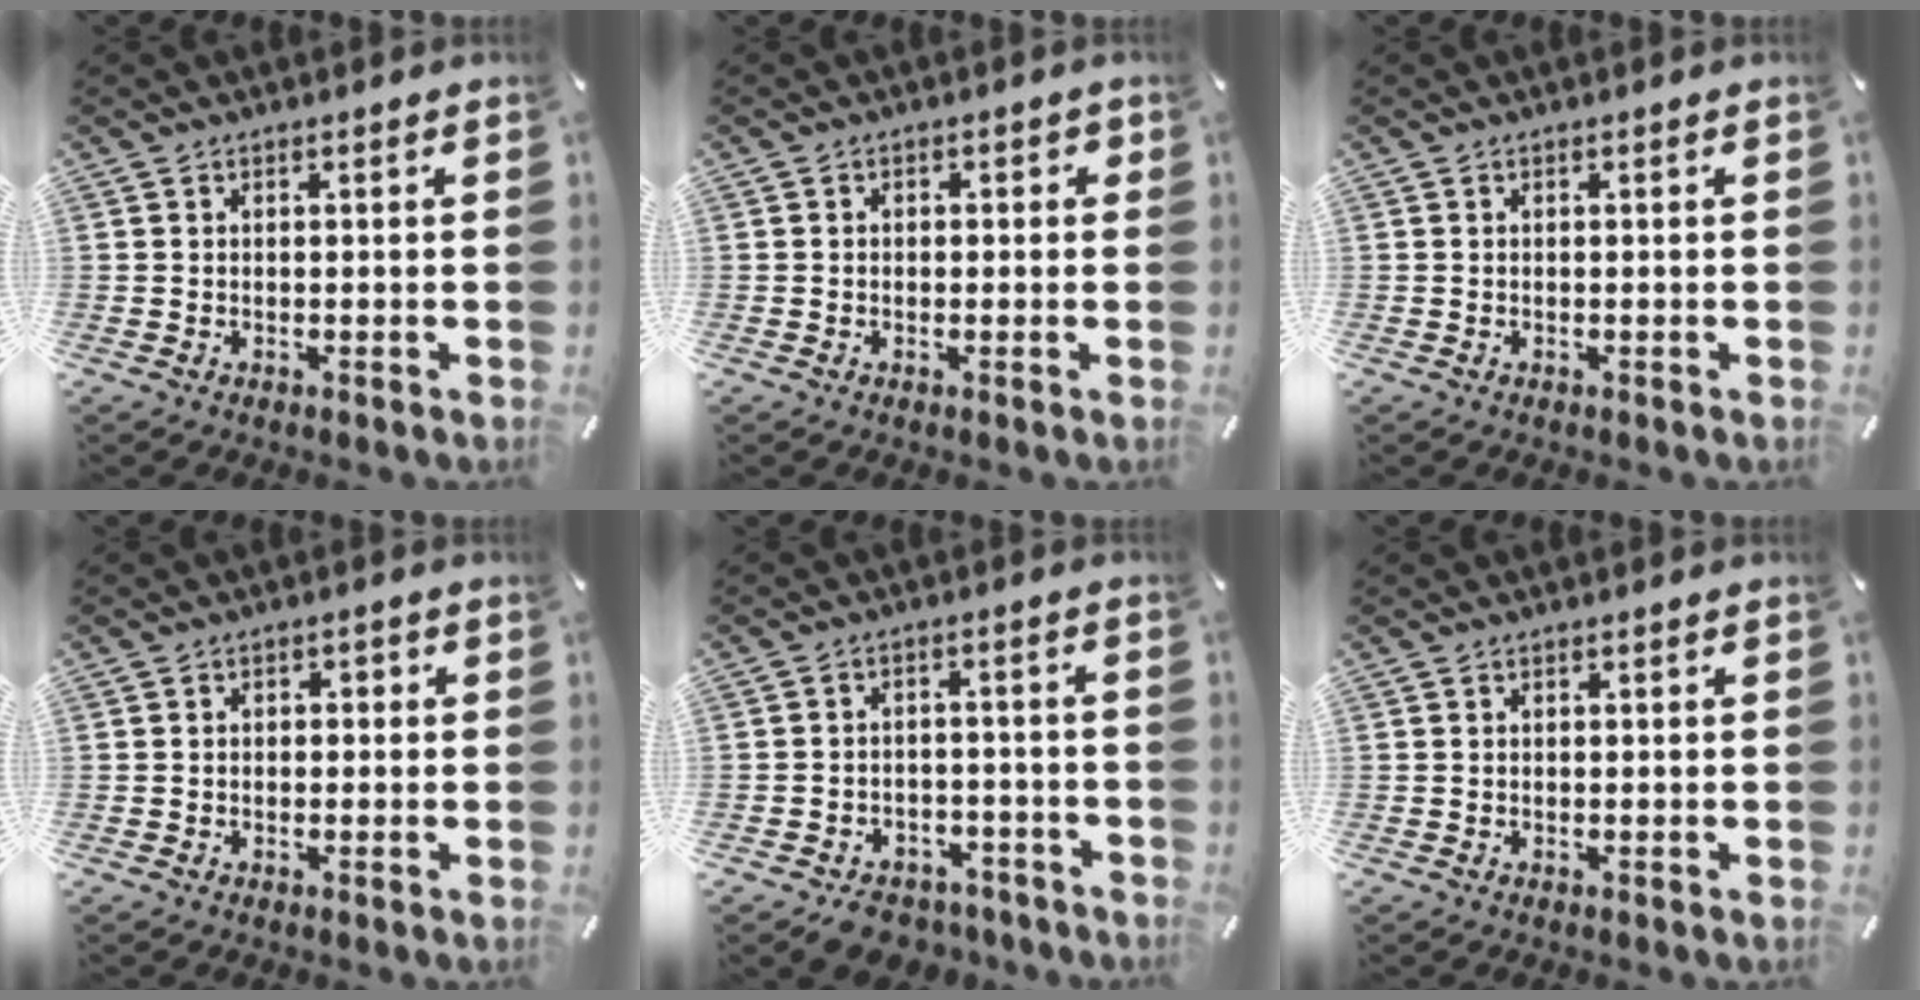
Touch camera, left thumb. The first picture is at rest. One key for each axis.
{"total": 2.1, "fx": -0.4, "fy": 1.6, "fz": 1.3, "tx": -0.016, "ty": 0.007, "tz": -0.012}
{"total": 0.0}
{"total": 1.8, "fx": -0.8, "fy": 1.4, "fz": 0.8, "tx": -0.016, "ty": 0.009, "tz": -0.019}
{"total": 5.6, "fx": -4.2, "fy": 3.4, "fz": 1.3, "tx": -0.018, "ty": 0.030, "tz": -0.078}
{"total": 0.0}